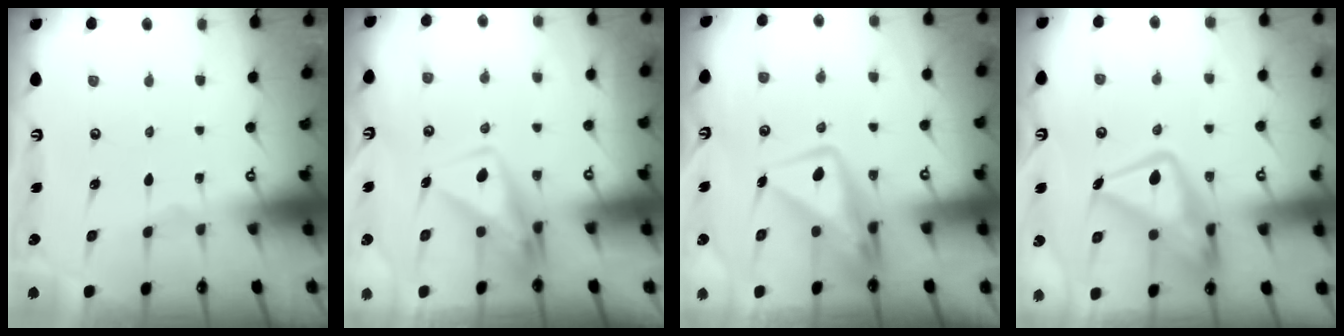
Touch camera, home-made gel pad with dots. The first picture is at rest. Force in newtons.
{"total": 10.0, "press": 10.0, "slide": 1.2}
{"total": 11.1, "press": 11.1, "slide": 1.0}
{"total": 17.1, "press": 17.1, "slide": 1.7}